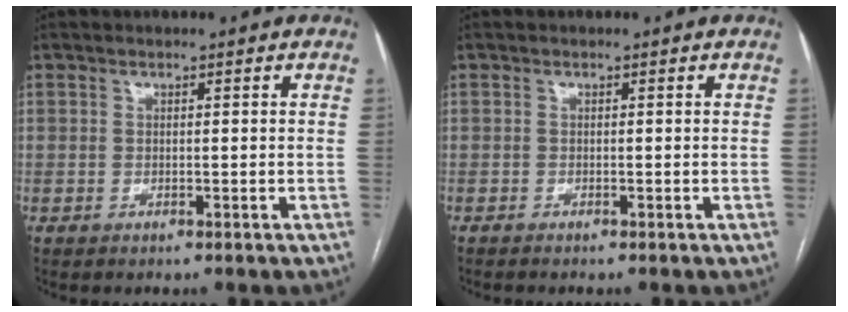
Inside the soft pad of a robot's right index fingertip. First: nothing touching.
{"total": 0.5, "force": [-0.5, 0.0, 0.1], "torque": [-0.005, -0.001, -0.011]}